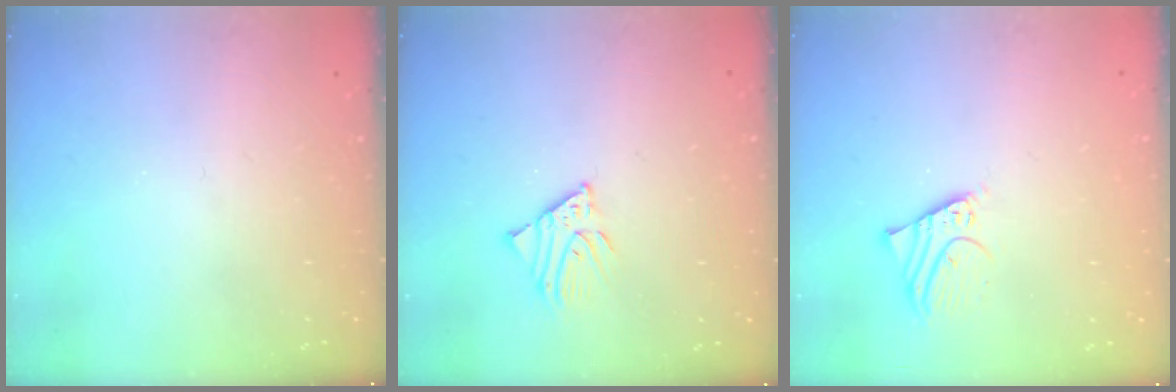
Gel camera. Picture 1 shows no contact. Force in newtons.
{"total": 3.9, "press": 3.8, "slide": 0.4}
{"total": 2.9, "press": 2.9, "slide": 0.0}